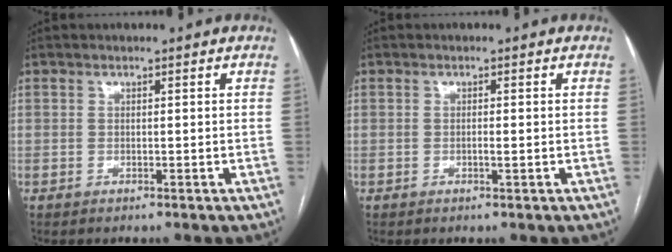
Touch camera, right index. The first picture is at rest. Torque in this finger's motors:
{"motor_torque": [-0.10, 0.00, -0.07, -0.01]}